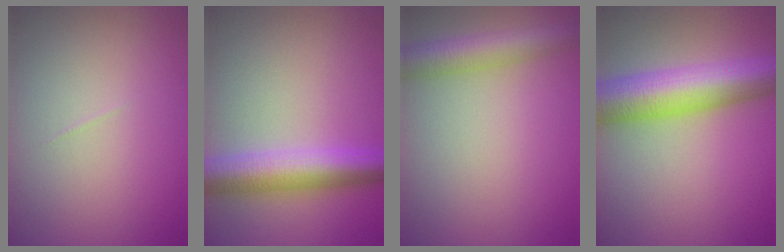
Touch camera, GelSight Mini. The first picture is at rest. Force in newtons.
{"total": 6.1, "press": 6.1, "slide": 0.2}
{"total": 4.5, "press": 4.5, "slide": 0.2}
{"total": 9.1, "press": 9.1, "slide": 0.2}